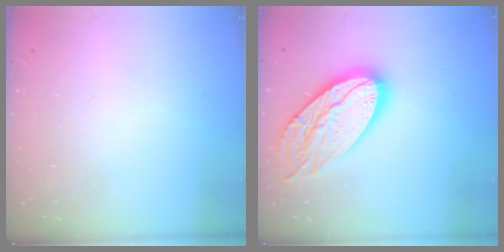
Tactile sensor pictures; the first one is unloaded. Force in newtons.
{"total": 19.4, "press": 19.3, "slide": 1.6}